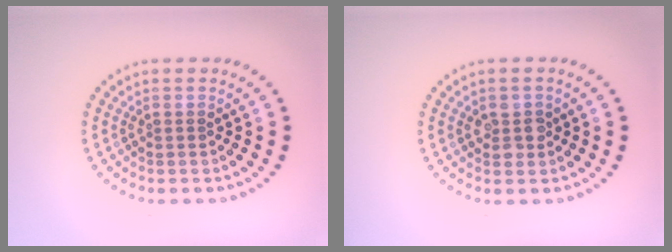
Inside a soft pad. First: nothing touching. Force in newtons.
{"total": 2.1, "press": 2.0, "slide": 0.4}